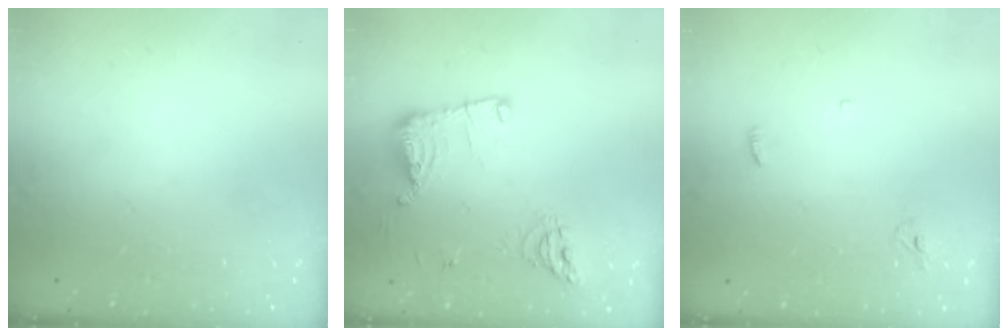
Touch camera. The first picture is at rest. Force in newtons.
{"total": 13.5, "press": 13.4, "slide": 1.2}
{"total": 3.2, "press": 3.2, "slide": 0.2}